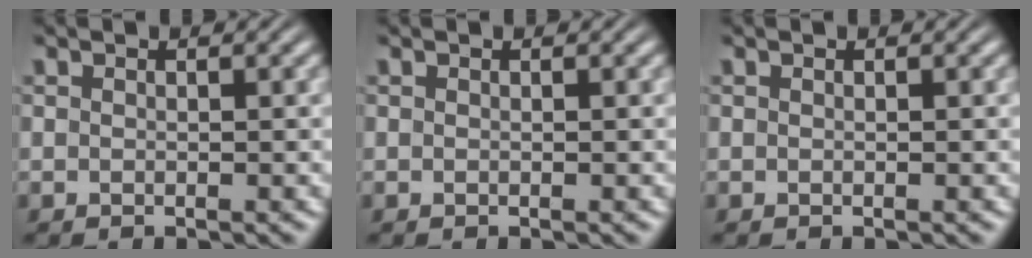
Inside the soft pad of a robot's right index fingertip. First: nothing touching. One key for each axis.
{"total": 0.0}
{"total": 0.0}